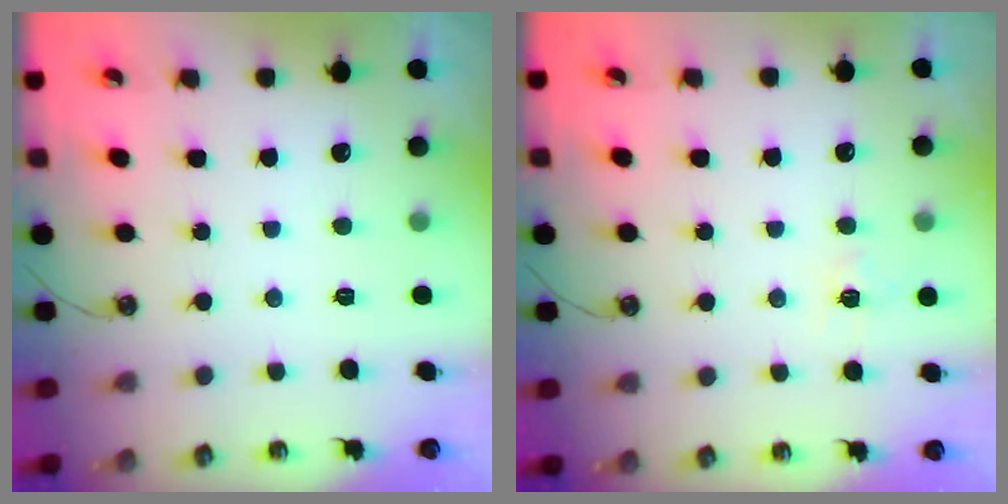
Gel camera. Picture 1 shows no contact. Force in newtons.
{"total": 4.9, "press": 4.8, "slide": 0.7}